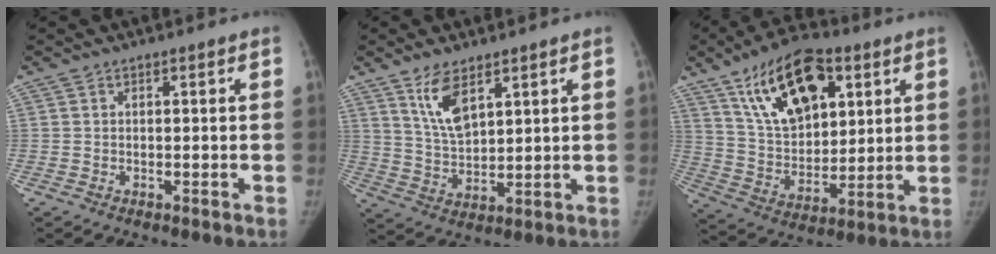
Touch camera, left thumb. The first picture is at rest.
{"total": 7.9, "force": [4.7, 3.3, 5.4], "torque": [-0.092, -0.029, 0.100]}
{"total": 19.5, "force": [9.3, 10.6, 13.5], "torque": [-0.183, -0.030, 0.167]}